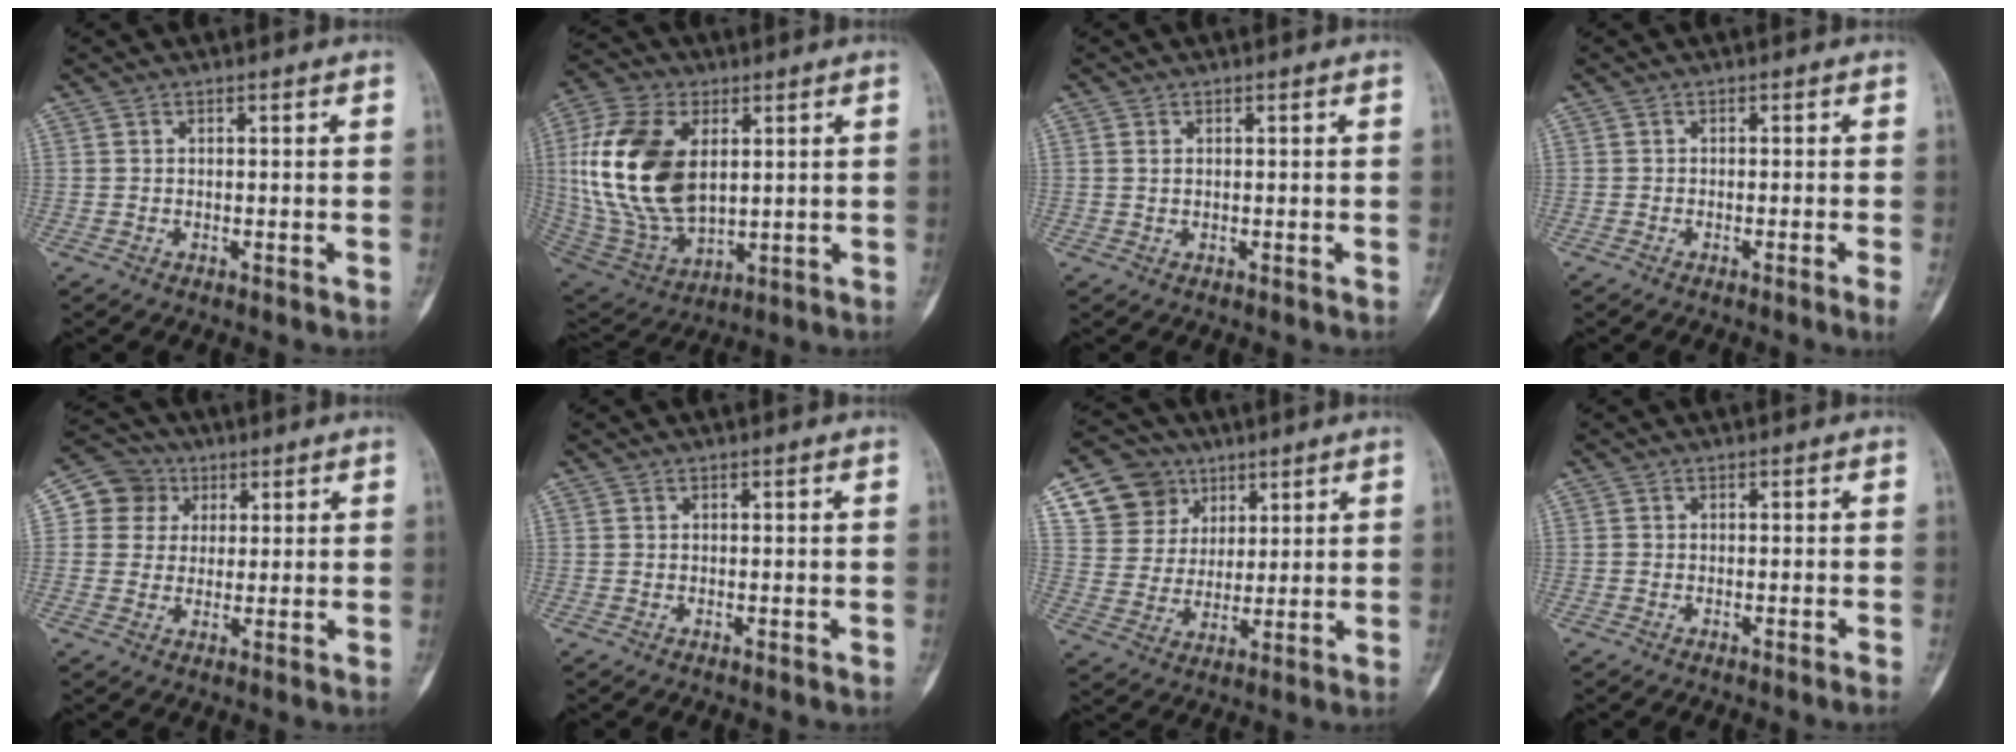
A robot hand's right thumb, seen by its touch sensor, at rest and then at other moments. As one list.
[{"total": 21.3, "force": [3.6, 12.6, 16.8], "torque": [-0.339, -0.016, 0.075]}, {"total": 0.9, "force": [0.2, 0.5, 0.7], "torque": [-0.014, 0.001, 0.008]}, {"total": 1.6, "force": [-0.8, -0.4, 1.3], "torque": [-0.029, -0.003, -0.015]}, {"total": 7.4, "force": [2.2, 7.0, 1.3], "torque": [0.010, 0.004, 0.031]}, {"total": 0.0}, {"total": 11.5, "force": [6.0, 9.4, 2.8], "torque": [-0.017, -0.022, 0.117]}, {"total": 0.9, "force": [-0.7, -0.2, 0.5], "torque": [-0.017, 0.007, -0.009]}]